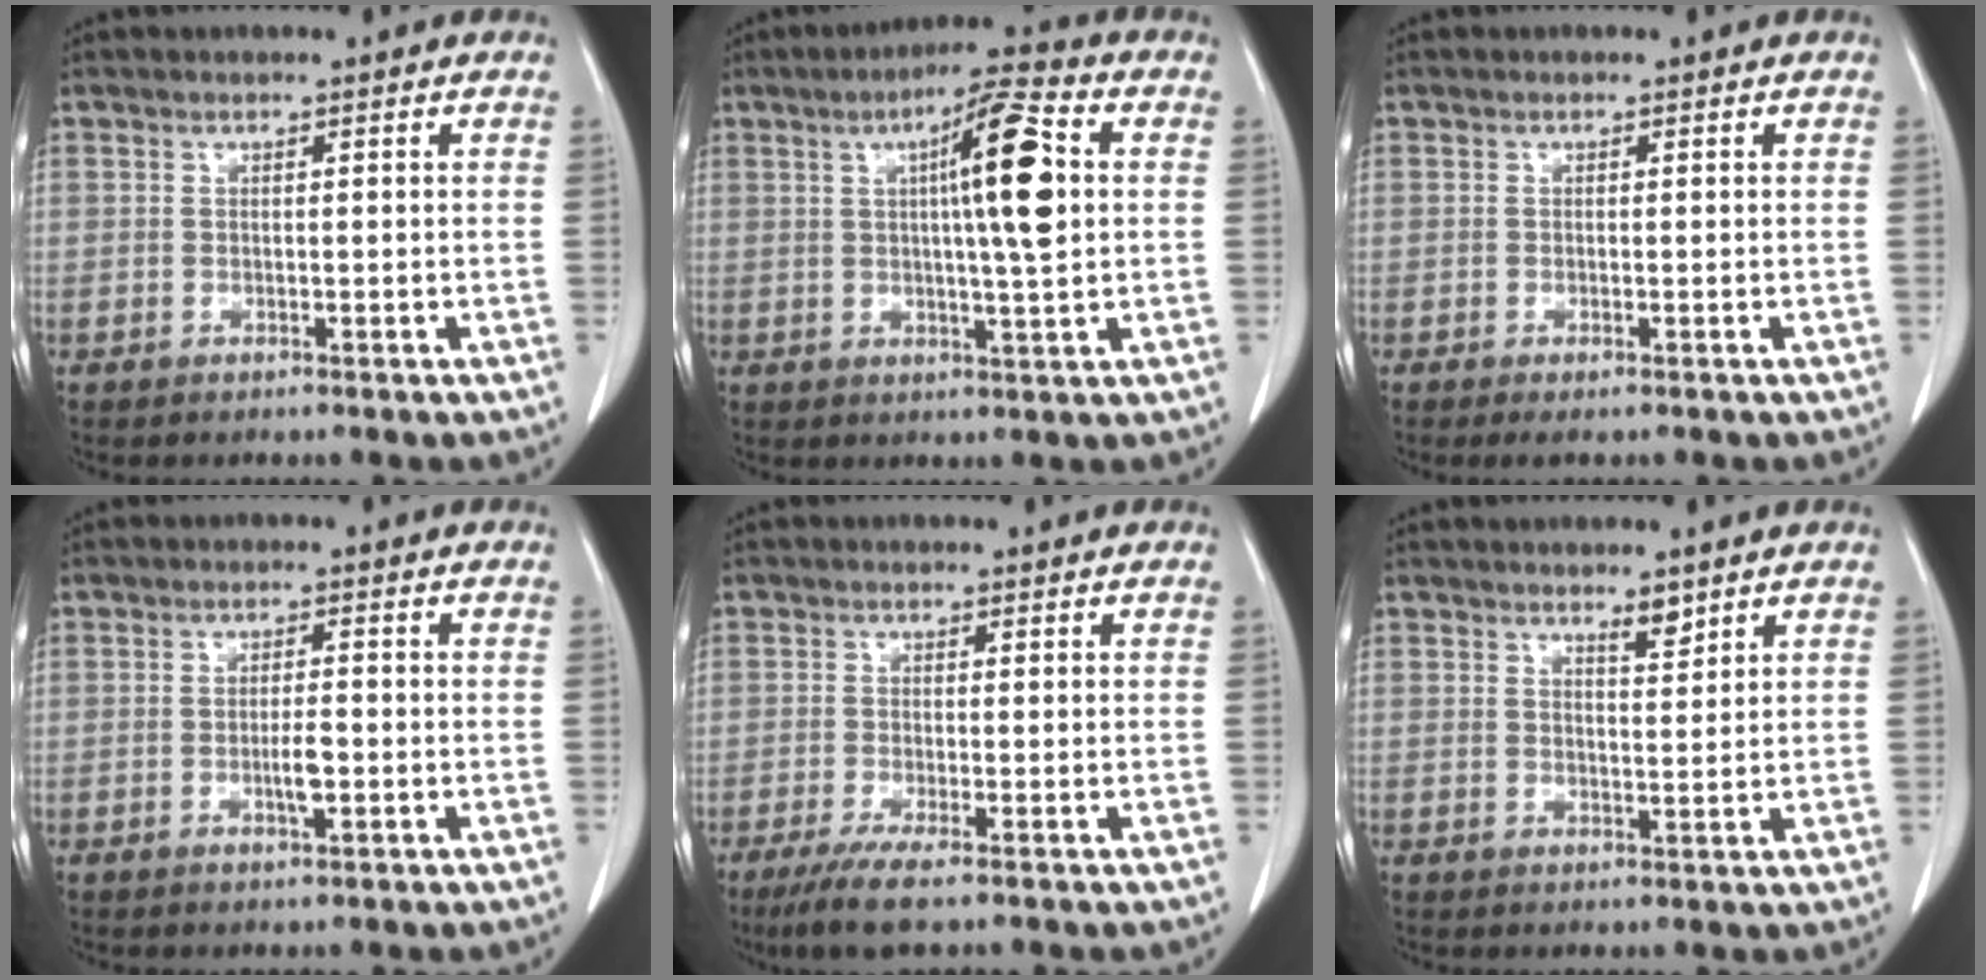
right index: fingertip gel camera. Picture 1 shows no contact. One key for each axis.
{"total": 11.1, "fx": 2.0, "fy": 0.5, "fz": 10.9, "tx": -0.170, "ty": 0.010, "tz": 0.028}
{"total": 1.1, "fx": -0.6, "fy": 0.1, "fz": 0.9, "tx": -0.015, "ty": -0.003, "tz": -0.010}
{"total": 2.8, "fx": -0.7, "fy": 0.5, "fz": 2.7, "tx": -0.046, "ty": 0.001, "tz": -0.009}
{"total": 4.9, "fx": -3.2, "fy": 0.1, "fz": 3.7, "tx": -0.068, "ty": -0.016, "tz": -0.059}
{"total": 2.3, "fx": 1.9, "fy": 0.5, "fz": 1.2, "tx": -0.023, "ty": -0.005, "tz": 0.033}